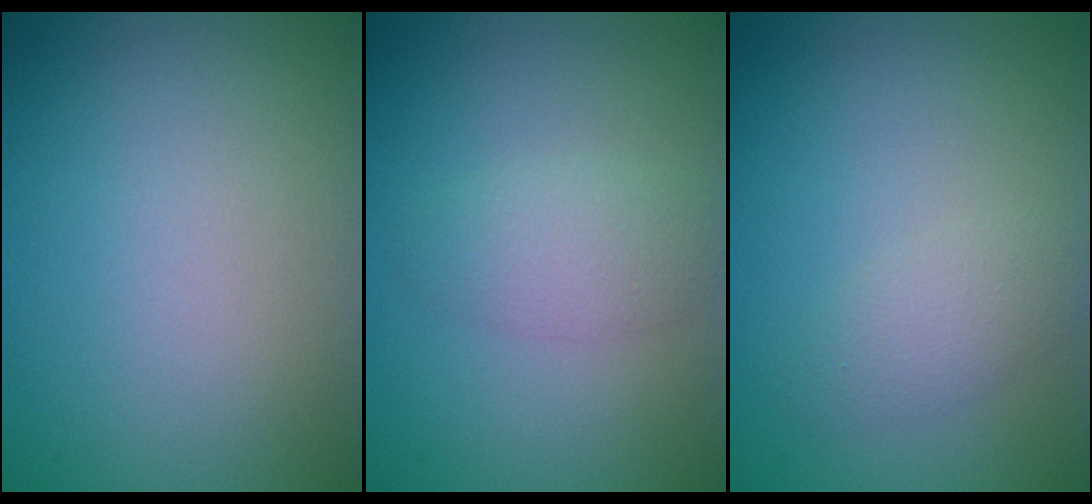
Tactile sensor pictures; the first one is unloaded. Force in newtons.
{"total": 2.4, "press": 2.4, "slide": 0.1}
{"total": 2.2, "press": 2.2, "slide": 0.1}